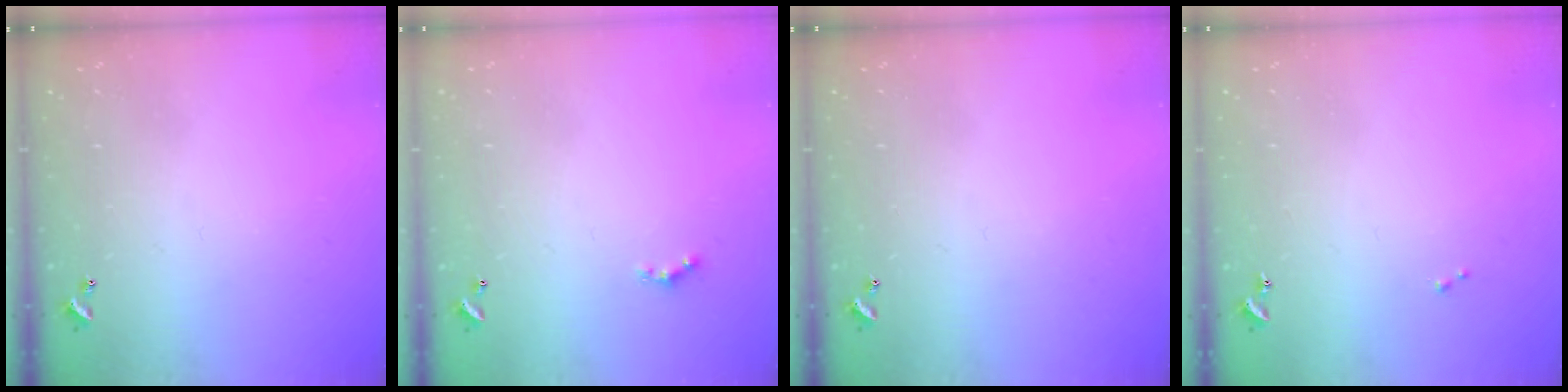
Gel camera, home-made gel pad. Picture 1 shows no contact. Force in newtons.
{"total": 2.5, "press": 2.5, "slide": 0.4}
{"total": 0.0}
{"total": 0.0}